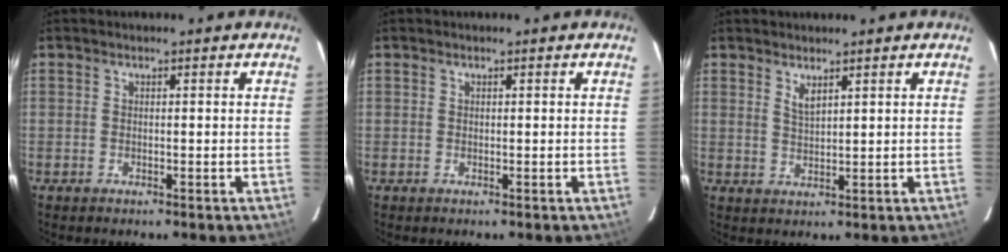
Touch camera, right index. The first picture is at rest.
{"total": 0.0}
{"total": 2.4, "force": [1.8, 0.5, 1.5], "torque": [-0.027, -0.003, 0.031]}